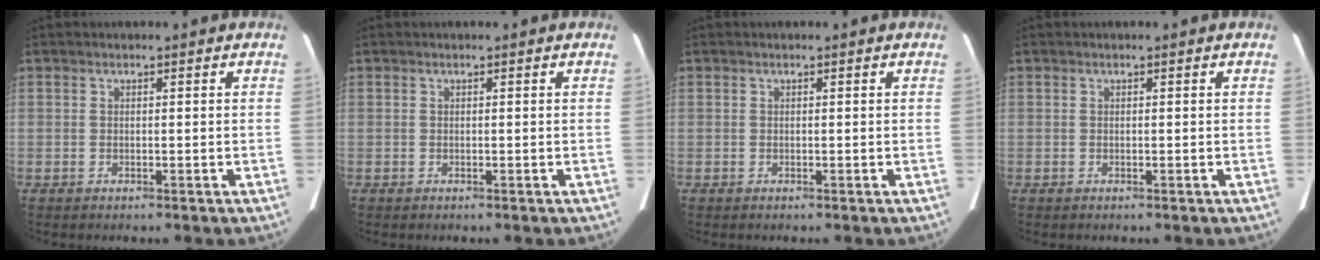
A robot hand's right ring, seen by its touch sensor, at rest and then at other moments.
{"total": 0.0}
{"total": 0.0}
{"total": 0.0}